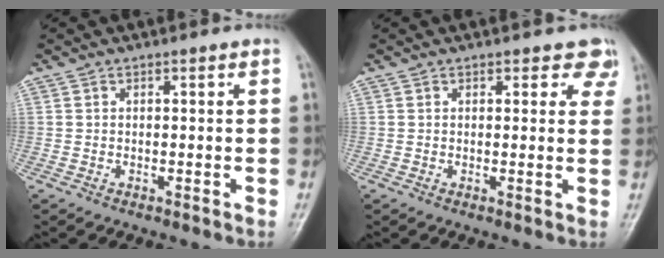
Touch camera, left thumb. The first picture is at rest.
{"total": 3.7, "force": [2.7, 2.1, 1.5], "torque": [0.018, -0.011, 0.020]}